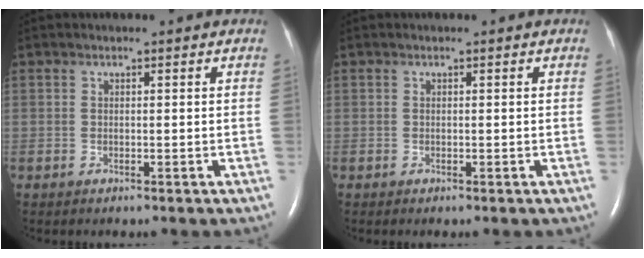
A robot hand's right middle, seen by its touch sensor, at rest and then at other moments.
{"total": 0.0}